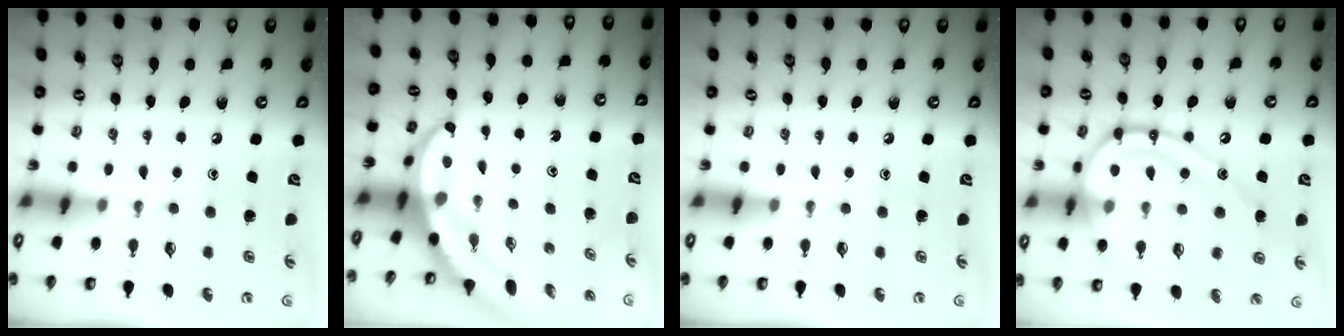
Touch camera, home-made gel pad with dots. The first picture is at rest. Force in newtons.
{"total": 5.8, "press": 5.8, "slide": 0.8}
{"total": 0.0}
{"total": 16.7, "press": 16.6, "slide": 1.6}